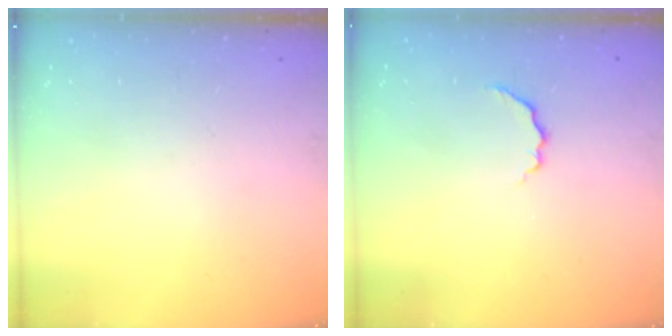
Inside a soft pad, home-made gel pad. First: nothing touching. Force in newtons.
{"total": 3.8, "press": 3.7, "slide": 0.9}